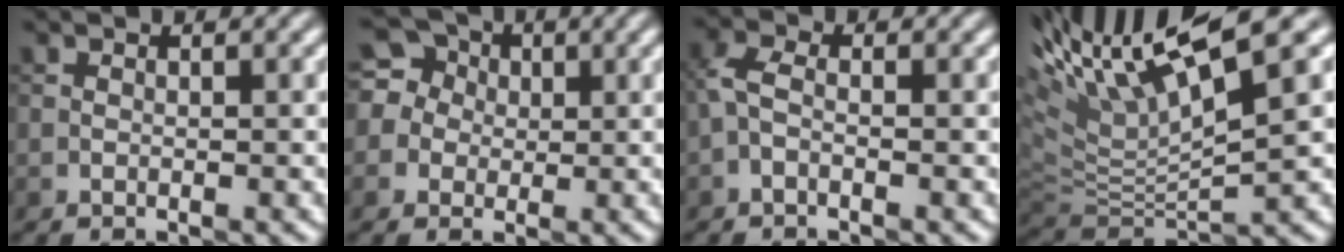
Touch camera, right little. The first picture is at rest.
{"total": 6.0, "force": [1.8, 5.3, 2.2], "torque": [-0.037, 0.041, -0.006]}
{"total": 2.2, "force": [-0.5, 1.4, 1.7], "torque": [-0.039, 0.010, -0.018]}
{"total": 10.2, "force": [5.7, 2.2, 8.2], "torque": [-0.149, 0.024, 0.105]}